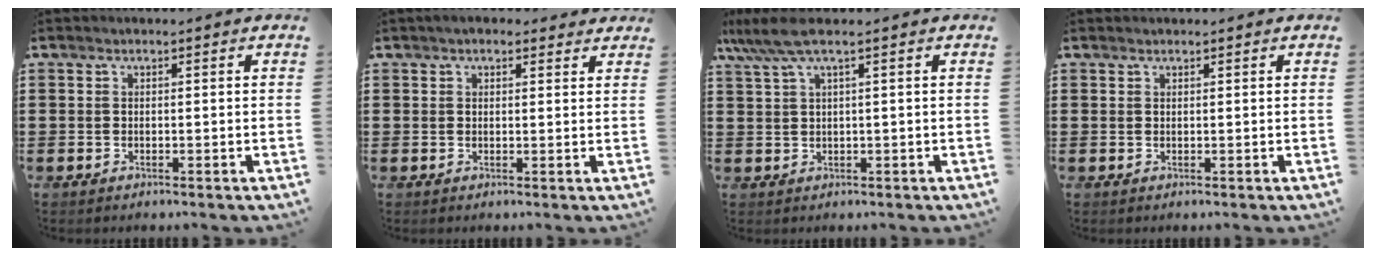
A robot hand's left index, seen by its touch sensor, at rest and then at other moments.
{"total": 2.2, "force": [1.8, 1.0, 0.8], "torque": [-0.021, 0.006, 0.034]}
{"total": 4.4, "force": [2.0, 0.3, 3.9], "torque": [-0.094, -0.005, 0.030]}
{"total": 0.5, "force": [0.5, 0.2, 0.0], "torque": [-0.002, 0.001, 0.010]}